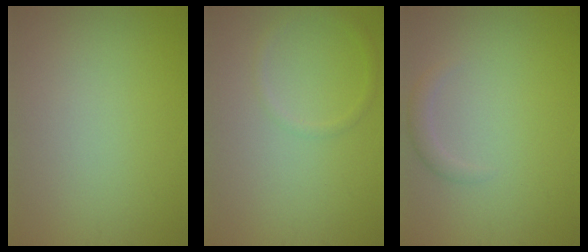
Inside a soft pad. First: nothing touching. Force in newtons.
{"total": 1.1, "press": 1.1, "slide": 0.1}
{"total": 1.2, "press": 1.2, "slide": 0.0}